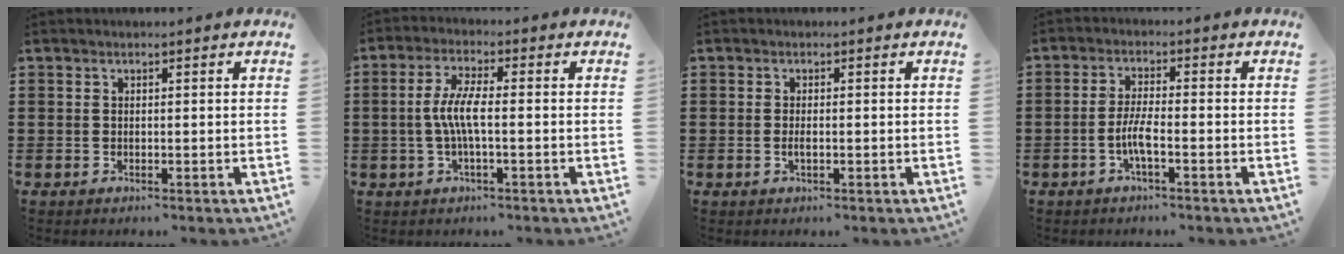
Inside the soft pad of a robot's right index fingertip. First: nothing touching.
{"total": 5.6, "force": [-0.8, 1.1, 5.4], "torque": [-0.118, -0.005, -0.024]}
{"total": 1.2, "force": [-0.3, 0.3, 1.2], "torque": [-0.023, -0.002, -0.005]}
{"total": 4.2, "force": [-1.7, 0.6, 3.8], "torque": [-0.086, -0.007, -0.038]}